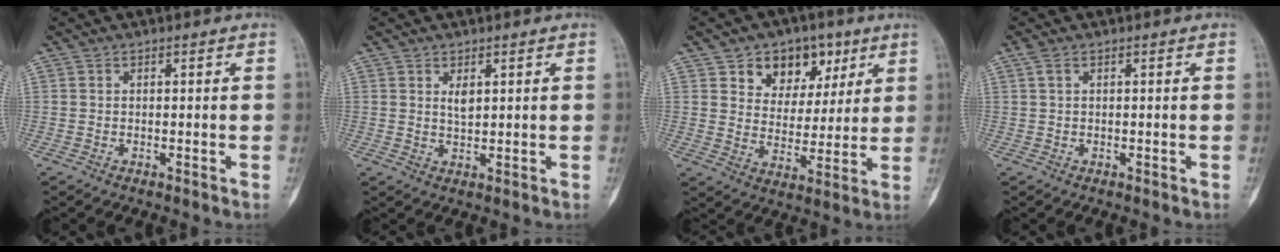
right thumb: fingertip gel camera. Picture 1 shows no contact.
{"total": 2.2, "force": [1.0, 1.0, 1.7], "torque": [-0.026, -0.009, 0.021]}
{"total": 11.6, "force": [6.0, 8.5, 5.2], "torque": [-0.034, -0.022, 0.095]}
{"total": 1.4, "force": [0.8, 0.5, 1.1], "torque": [-0.030, 0.013, 0.019]}